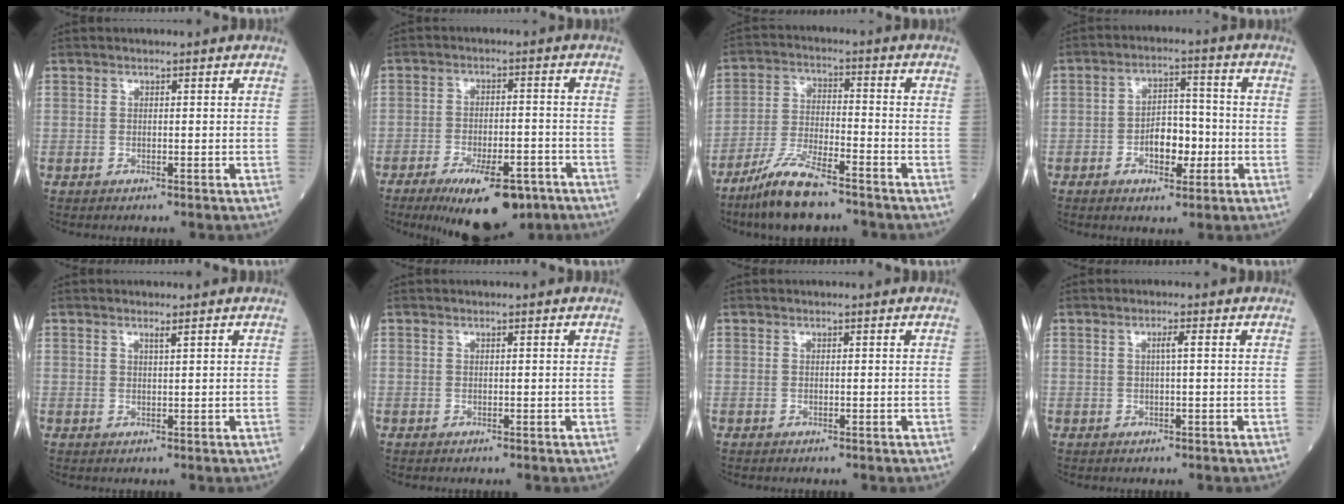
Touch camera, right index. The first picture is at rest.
{"total": 11.7, "force": [-7.7, 3.9, 7.9], "torque": [-0.118, -0.008, -0.114]}
{"total": 9.7, "force": [-7.4, 1.7, 6.0], "torque": [-0.122, -0.022, -0.139]}
{"total": 6.5, "force": [-2.0, 3.3, 5.2], "torque": [-0.088, 0.013, -0.029]}
{"total": 0.8, "force": [0.6, -0.1, 0.5], "torque": [-0.012, -0.001, 0.015]}
{"total": 0.0}
{"total": 0.0}
{"total": 1.3, "force": [0.2, -0.1, 1.3], "torque": [-0.024, 0.003, 0.003]}